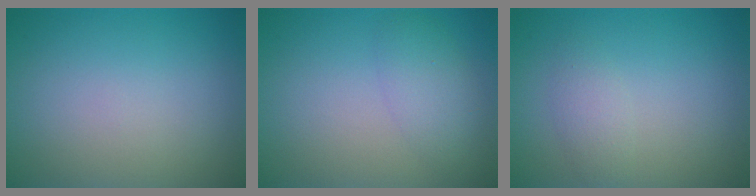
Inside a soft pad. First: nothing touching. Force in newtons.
{"total": 2.7, "press": 2.7, "slide": 0.1}
{"total": 1.6, "press": 1.6, "slide": 0.1}